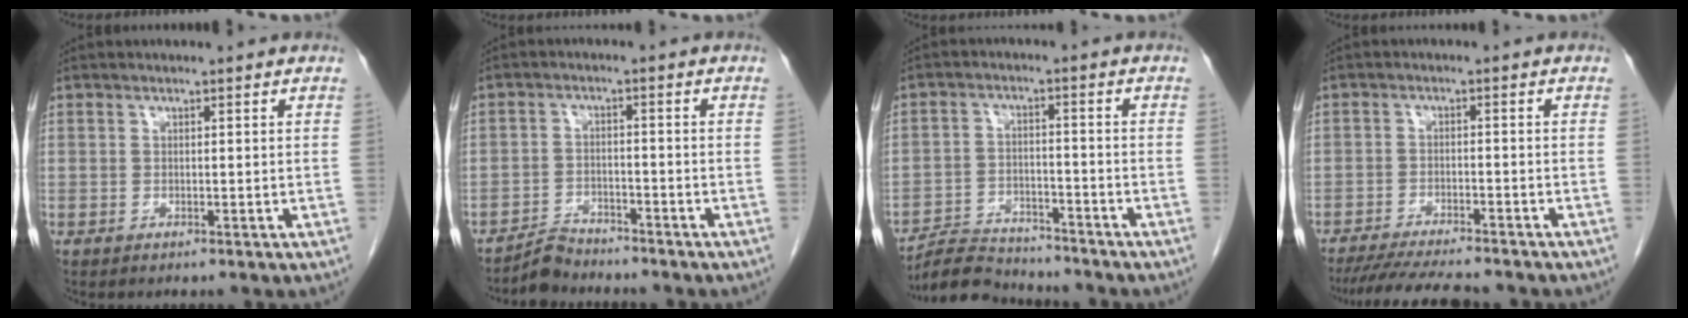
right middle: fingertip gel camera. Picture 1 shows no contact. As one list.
[{"total": 3.6, "force": [-3.5, 0.7, -0.3], "torque": [0.004, -0.008, -0.064]}, {"total": 7.1, "force": [-7.1, 1.0, 0.0], "torque": [-0.005, 0.001, -0.126]}, {"total": 10.3, "force": [-9.2, 0.8, 4.4], "torque": [-0.068, -0.018, -0.141]}]